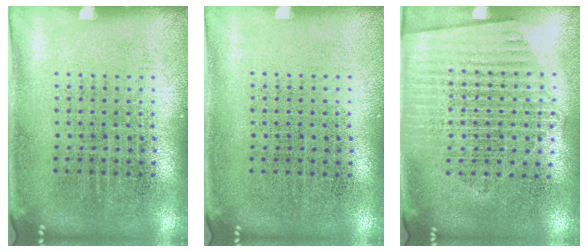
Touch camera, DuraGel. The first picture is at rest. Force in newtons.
{"total": 0.0}
{"total": 1.6, "press": 1.5, "slide": 0.6}